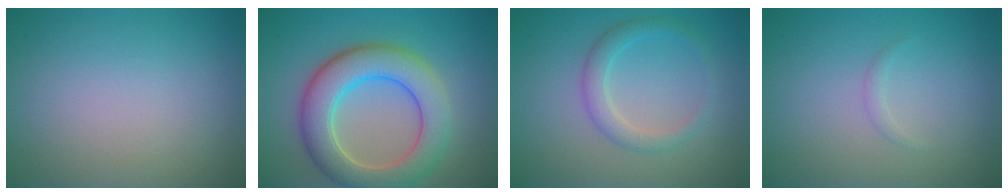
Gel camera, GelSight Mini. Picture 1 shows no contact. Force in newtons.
{"total": 7.6, "press": 7.6, "slide": 0.9}
{"total": 2.3, "press": 2.3, "slide": 0.0}
{"total": 0.6, "press": 0.6, "slide": 0.0}